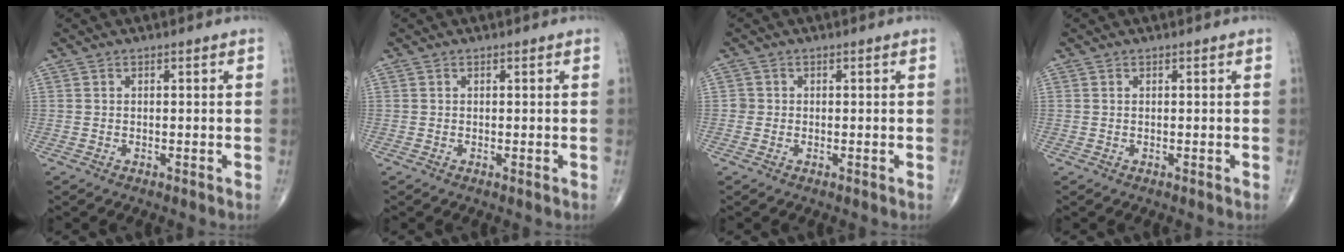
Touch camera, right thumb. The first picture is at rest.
{"total": 0.0}
{"total": 1.0, "force": [-0.1, 1.0, 0.1], "torque": [0.005, 0.004, -0.004]}
{"total": 0.0}